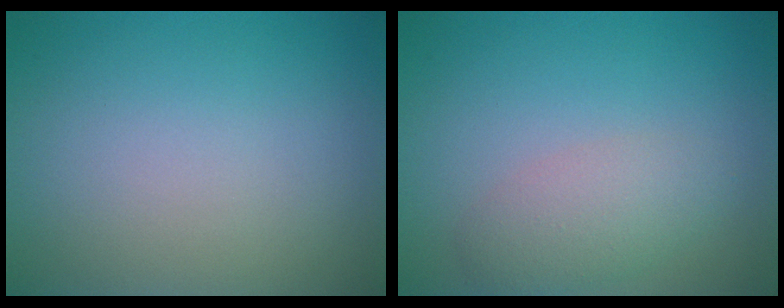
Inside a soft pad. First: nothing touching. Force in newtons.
{"total": 2.8, "press": 2.8, "slide": 0.1}